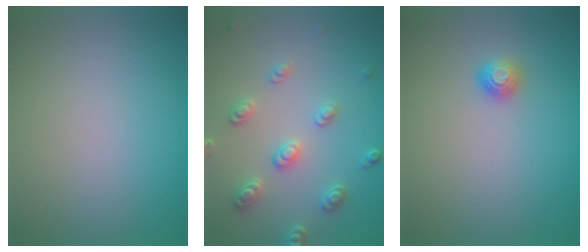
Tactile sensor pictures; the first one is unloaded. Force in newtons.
{"total": 3.2, "press": 3.0, "slide": 0.9}
{"total": 1.1, "press": 1.1, "slide": 0.2}